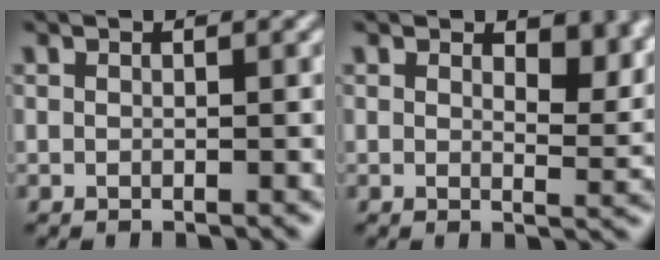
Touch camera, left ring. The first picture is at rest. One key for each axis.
{"total": 3.5, "fx": 2.0, "fy": 1.7, "fz": 2.4, "tx": -0.035, "ty": -0.007, "tz": 0.026}